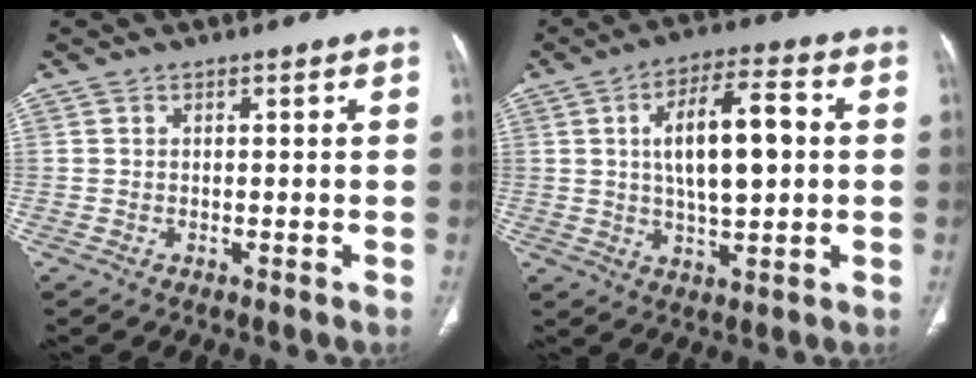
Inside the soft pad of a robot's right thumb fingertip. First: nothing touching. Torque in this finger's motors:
{"motor_torque": [-0.66, 1.93, 0.57, 0.77, 0.39]}